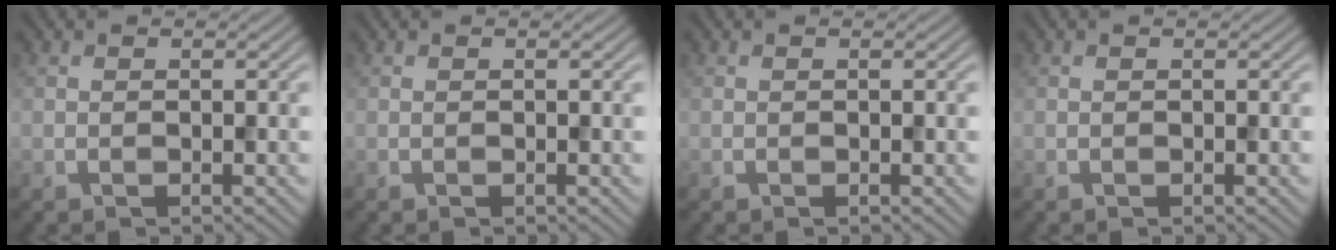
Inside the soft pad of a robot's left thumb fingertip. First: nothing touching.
{"total": 0.0}
{"total": 0.0}
{"total": 0.0}